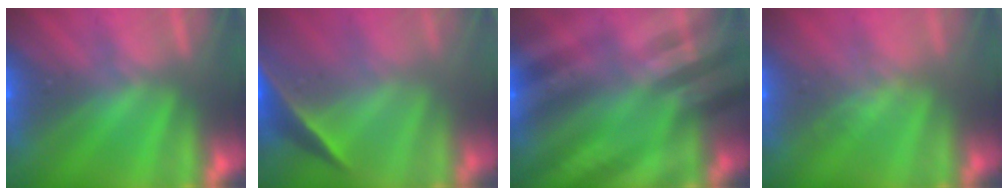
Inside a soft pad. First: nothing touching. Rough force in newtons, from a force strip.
{"total": 1.8}
{"total": 2.8}
{"total": 1.4}